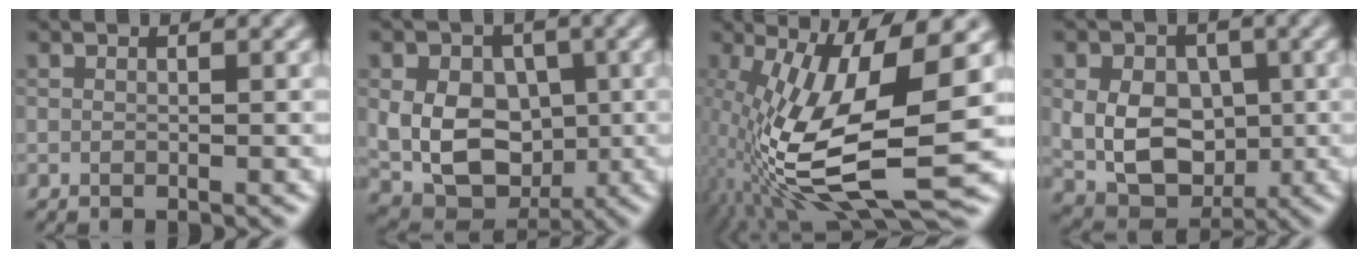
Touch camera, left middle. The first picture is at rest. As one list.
[{"total": 8.7, "force": [0.0, 6.5, 5.8], "torque": [-0.086, -0.012, -0.001]}, {"total": 13.7, "force": [-2.3, 3.9, 12.9], "torque": [-0.266, -0.014, -0.038]}, {"total": 7.7, "force": [0.0, 5.8, 5.1], "torque": [-0.082, -0.012, -0.001]}]